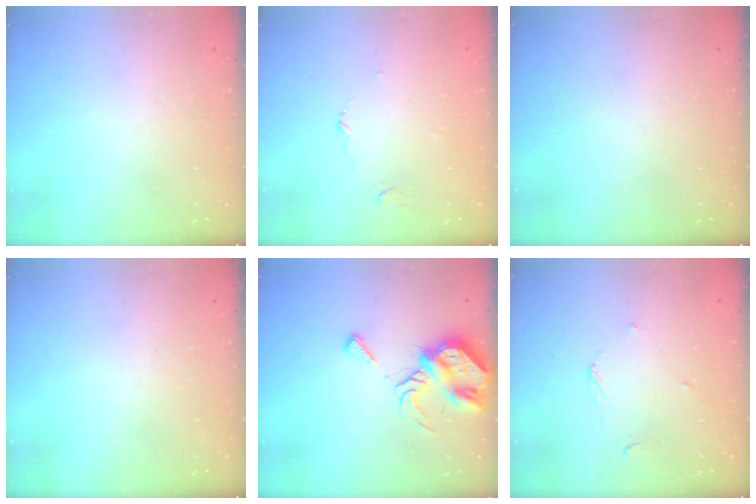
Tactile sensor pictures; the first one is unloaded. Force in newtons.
{"total": 3.4, "press": 3.4, "slide": 0.5}
{"total": 0.0}
{"total": 0.0}
{"total": 9.6, "press": 9.5, "slide": 1.3}
{"total": 2.8, "press": 2.8, "slide": 0.2}